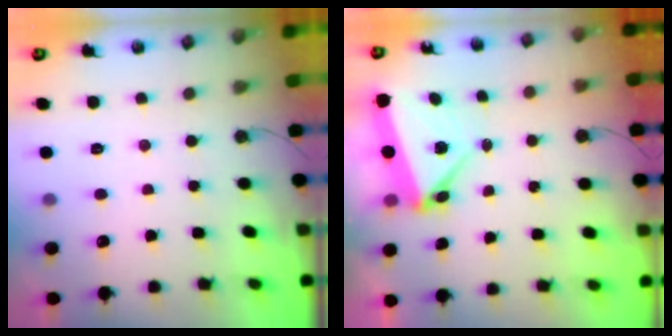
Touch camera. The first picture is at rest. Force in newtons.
{"total": 5.9, "press": 5.9, "slide": 0.7}